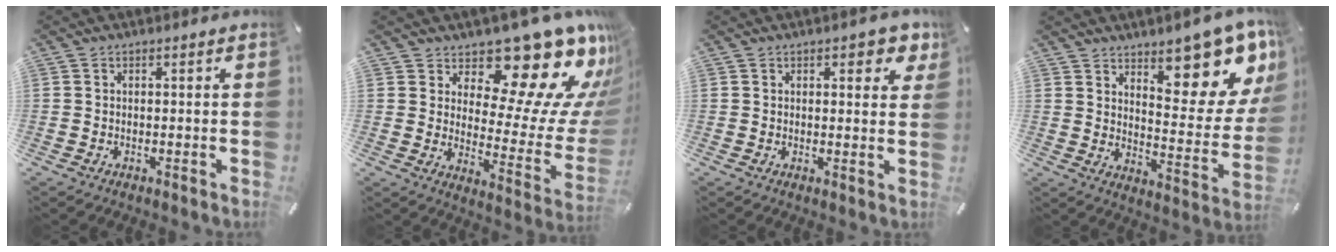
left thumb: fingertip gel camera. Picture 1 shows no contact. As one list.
[{"total": 19.0, "force": [13.7, 8.0, 10.4], "torque": [-0.130, -0.121, 0.224]}, {"total": 5.0, "force": [2.9, 2.7, 3.1], "torque": [-0.029, -0.012, 0.044]}, {"total": 15.8, "force": [11.8, 5.8, 8.7], "torque": [-0.095, -0.111, 0.196]}]